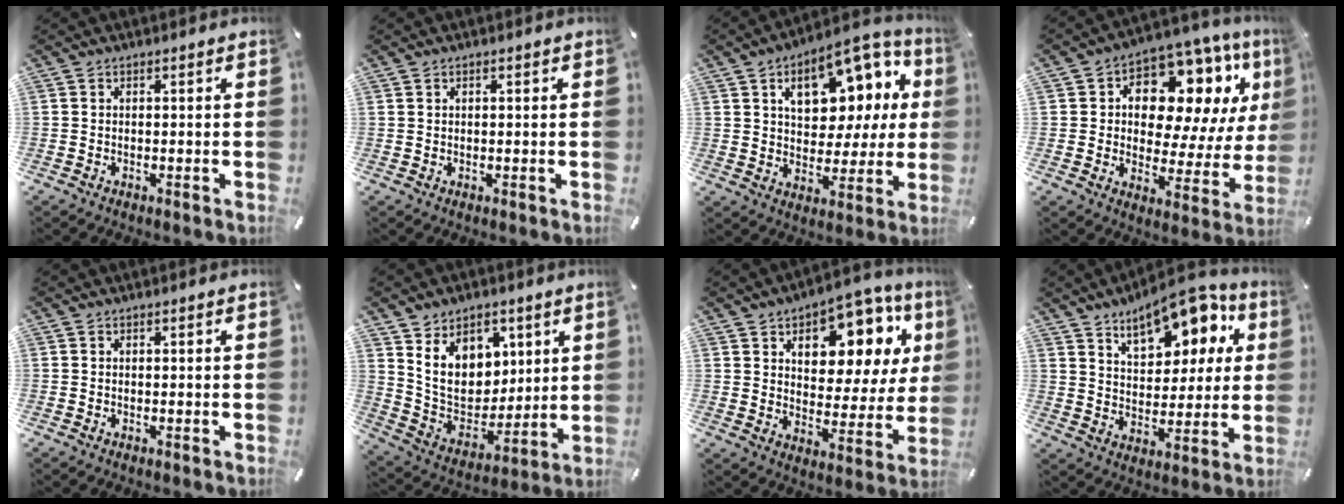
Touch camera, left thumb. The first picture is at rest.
{"total": 0.7, "force": [0.3, 0.6, 0.1], "torque": [-0.001, 0.002, 0.006]}
{"total": 16.3, "force": [7.4, 10.1, 10.4], "torque": [-0.148, -0.039, 0.128]}
{"total": 14.9, "force": [7.3, 9.4, 8.9], "torque": [-0.135, -0.054, 0.129]}
{"total": 0.0}
{"total": 13.5, "force": [6.3, 10.7, 5.3], "torque": [-0.101, -0.039, 0.126]}
{"total": 13.3, "force": [7.7, 8.1, 7.3], "torque": [-0.092, -0.065, 0.127]}
{"total": 15.8, "force": [10.4, 8.3, 8.5], "torque": [-0.125, -0.061, 0.178]}